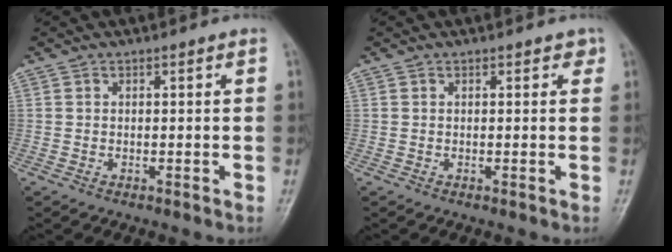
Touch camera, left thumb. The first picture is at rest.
{"total": 1.1, "force": [0.6, 0.7, 0.6], "torque": [0.006, 0.000, 0.001]}